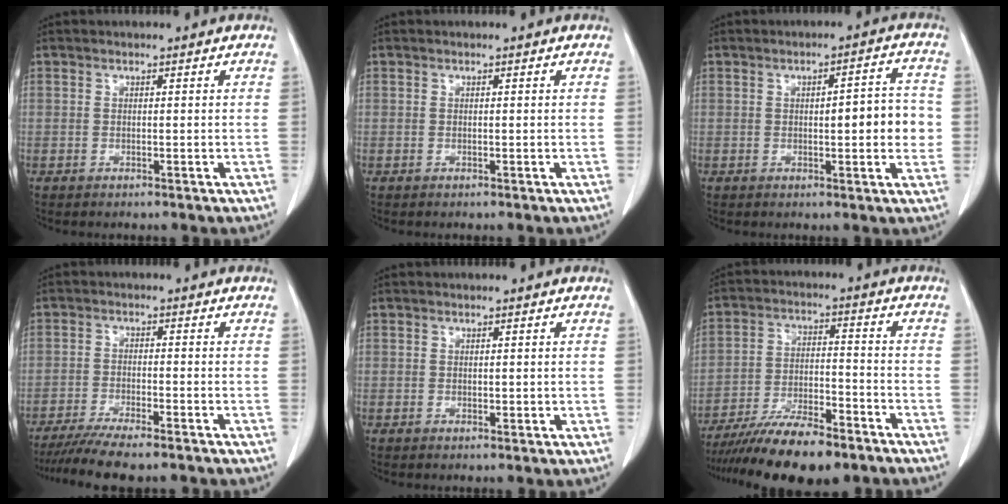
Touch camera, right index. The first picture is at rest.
{"total": 0.0}
{"total": 9.4, "force": [-0.1, 1.6, 9.2], "torque": [-0.128, 0.018, 0.000]}
{"total": 10.1, "force": [-8.5, 0.7, 5.4], "torque": [-0.078, -0.020, -0.134]}
{"total": 0.9, "force": [0.0, 0.7, 0.7], "torque": [-0.008, -0.002, 0.002]}
{"total": 14.1, "force": [-11.3, 3.3, 7.8], "torque": [-0.133, -0.009, -0.188]}